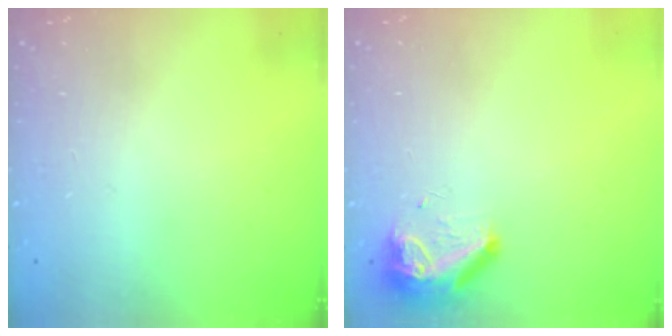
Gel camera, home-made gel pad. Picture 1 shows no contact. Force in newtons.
{"total": 9.6, "press": 8.7, "slide": 4.2}